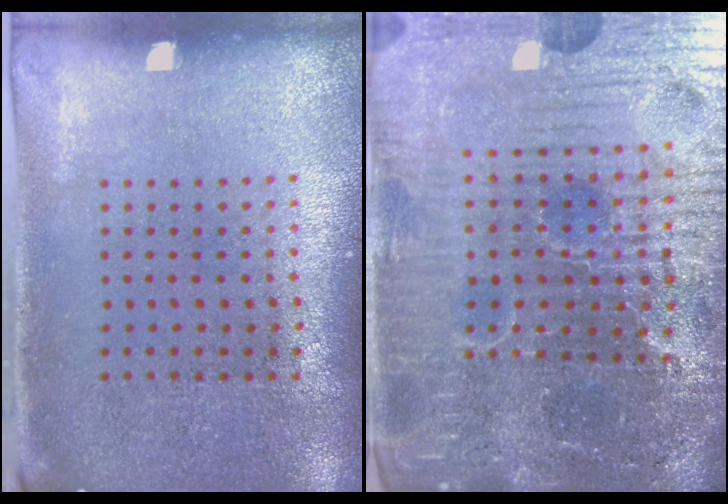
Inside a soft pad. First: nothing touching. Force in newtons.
{"total": 7.3, "press": 6.5, "slide": 3.2}